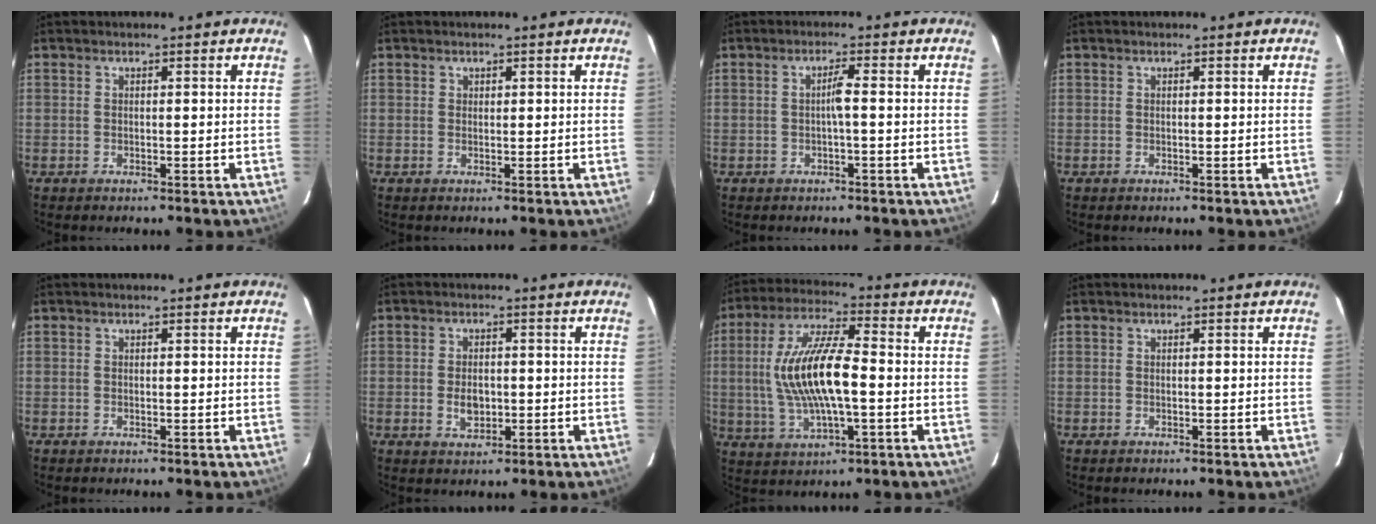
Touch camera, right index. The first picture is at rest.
{"total": 0.5, "force": [0.3, 0.4, 0.0], "torque": [0.002, 0.002, 0.004]}
{"total": 2.1, "force": [-0.4, -0.2, 2.1], "torque": [-0.038, 0.005, -0.007]}
{"total": 0.0}
{"total": 0.0}
{"total": 3.9, "force": [-0.6, 2.6, 2.8], "torque": [-0.052, -0.001, -0.008]}
{"total": 14.8, "force": [-0.8, 4.7, 14.0], "torque": [-0.279, 0.007, -0.012]}
{"total": 0.0}